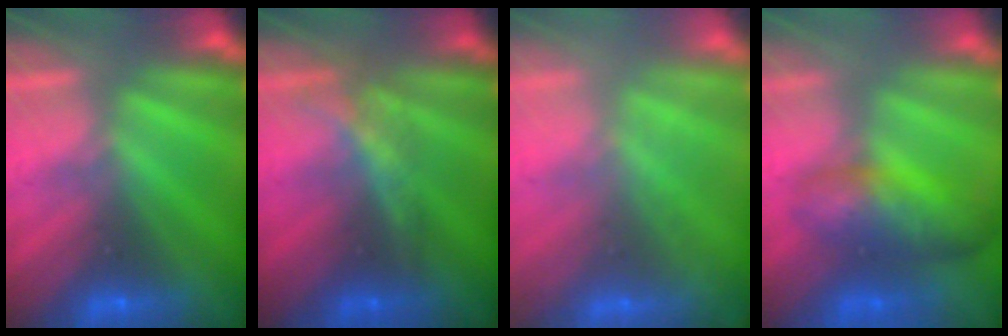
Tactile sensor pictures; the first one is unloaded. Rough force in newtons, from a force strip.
{"total": 1.7}
{"total": 1.7}
{"total": 7.3}